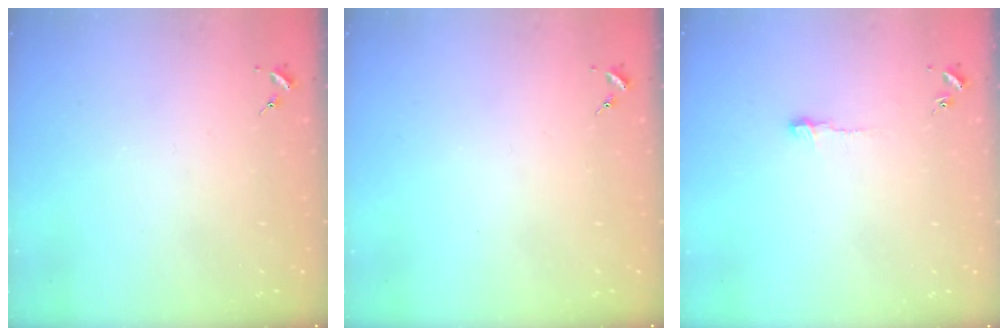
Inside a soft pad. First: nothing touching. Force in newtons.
{"total": 0.0}
{"total": 4.0, "press": 4.0, "slide": 0.4}